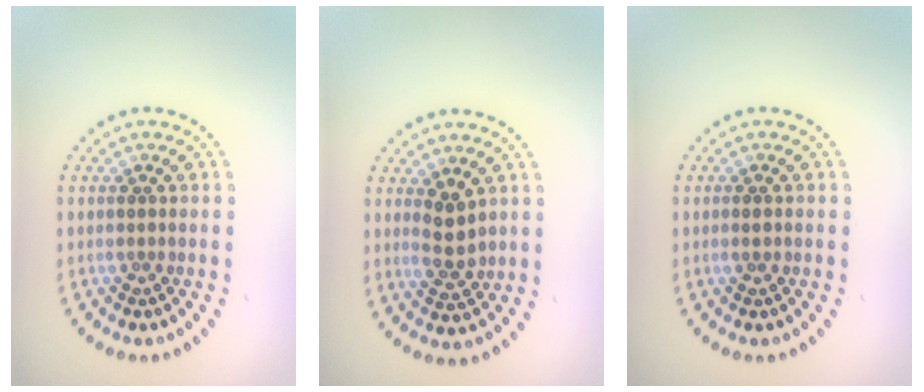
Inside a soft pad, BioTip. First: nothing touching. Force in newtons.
{"total": 2.6, "press": 2.5, "slide": 0.6}
{"total": 1.0, "press": 1.0, "slide": 0.2}